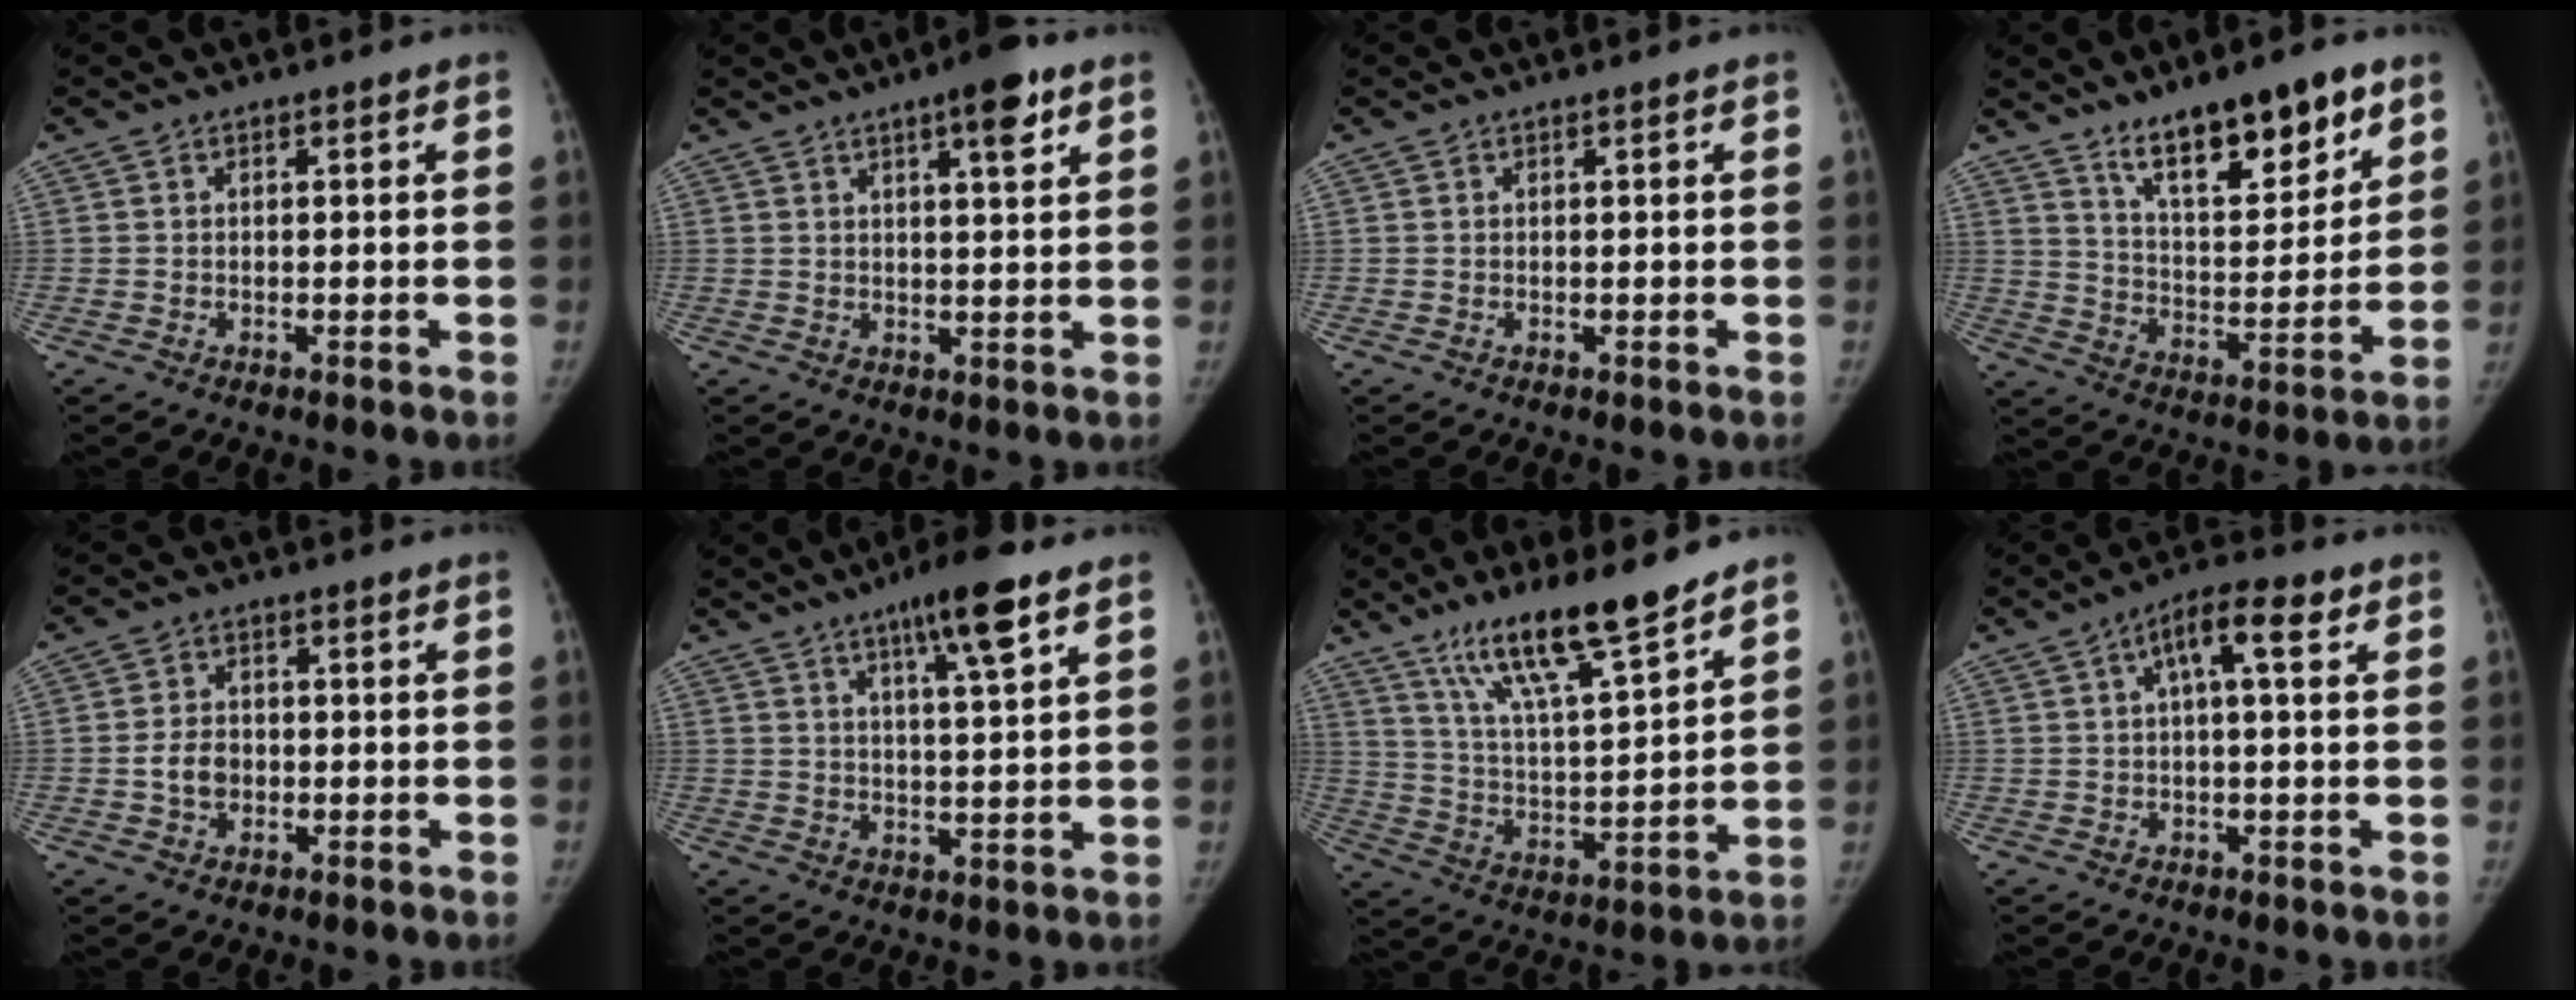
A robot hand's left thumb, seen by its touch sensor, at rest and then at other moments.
{"total": 6.7, "force": [3.8, 1.5, 5.3], "torque": [-0.068, -0.016, 0.052]}
{"total": 0.0}
{"total": 16.6, "force": [10.9, 5.8, 11.1], "torque": [-0.132, -0.068, 0.188]}
{"total": 4.3, "force": [-0.8, 3.3, 2.6], "torque": [-0.038, 0.008, -0.016]}
{"total": 9.9, "force": [5.8, 1.3, 7.9], "torque": [-0.120, -0.025, 0.090]}
{"total": 16.6, "force": [12.2, 2.7, 11.0], "torque": [-0.171, -0.070, 0.222]}
{"total": 7.3, "force": [2.5, 2.3, 6.5], "torque": [-0.106, 0.023, 0.032]}